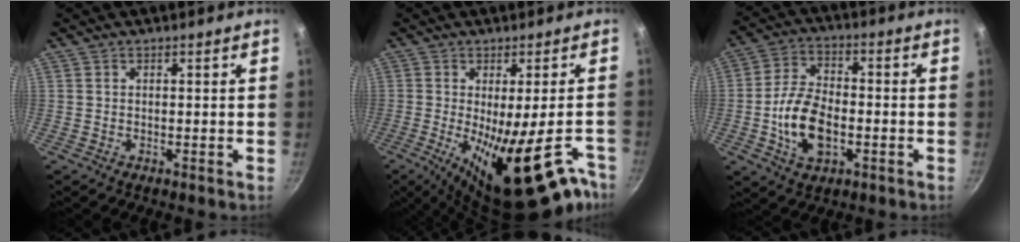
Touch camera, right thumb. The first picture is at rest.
{"total": 22.1, "force": [-10.6, 7.0, 18.1], "torque": [-0.219, -0.004, -0.137]}
{"total": 12.0, "force": [-2.7, 7.0, 9.3], "torque": [-0.165, 0.022, -0.053]}